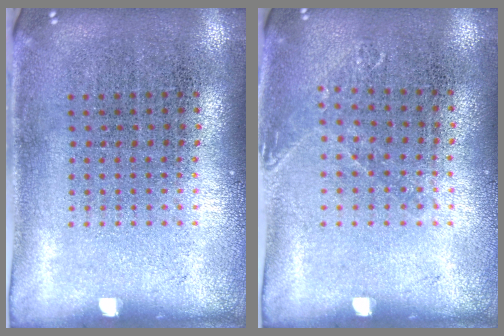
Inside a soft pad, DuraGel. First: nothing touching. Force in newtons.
{"total": 0.8, "press": 0.8, "slide": 0.1}